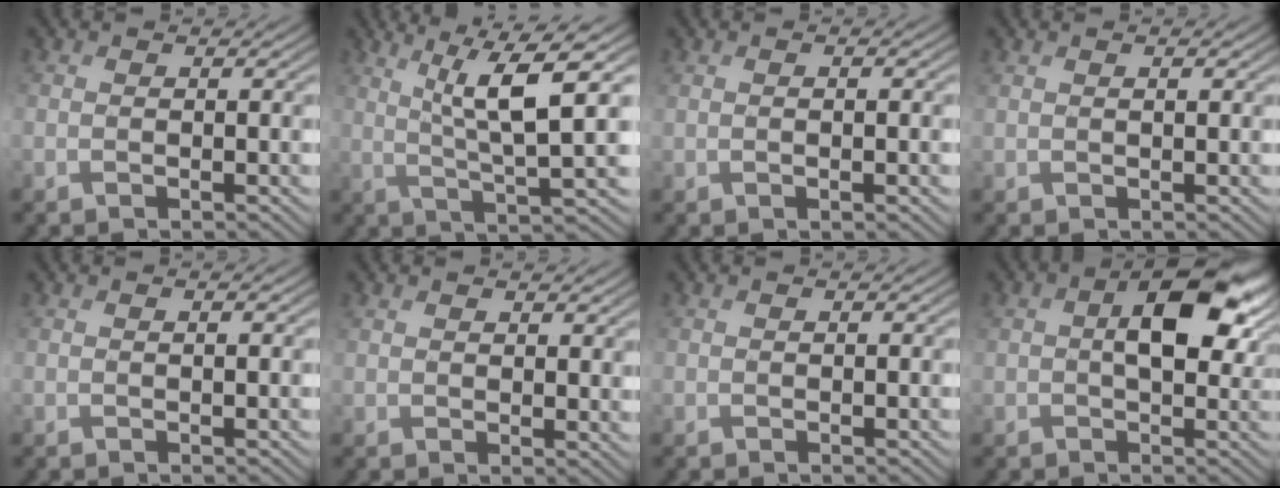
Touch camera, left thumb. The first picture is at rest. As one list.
[{"total": 8.9, "force": [3.0, 1.4, 8.3], "torque": [-0.152, 0.014, 0.055]}, {"total": 1.7, "force": [0.0, 0.3, 1.7], "torque": [-0.031, 0.000, 0.002]}, {"total": 1.2, "force": [0.7, 0.3, 0.8], "torque": [-0.019, 0.002, 0.017]}, {"total": 1.1, "force": [0.5, 0.2, 1.0], "torque": [-0.018, 0.004, 0.008]}, {"total": 2.8, "force": [1.9, 1.3, 1.6], "torque": [-0.035, -0.001, 0.042]}, {"total": 0.6, "force": [0.4, 0.1, 0.4], "torque": [-0.006, 0.003, 0.007]}, {"total": 9.6, "force": [2.5, 5.2, 7.7], "torque": [-0.129, 0.004, 0.037]}]